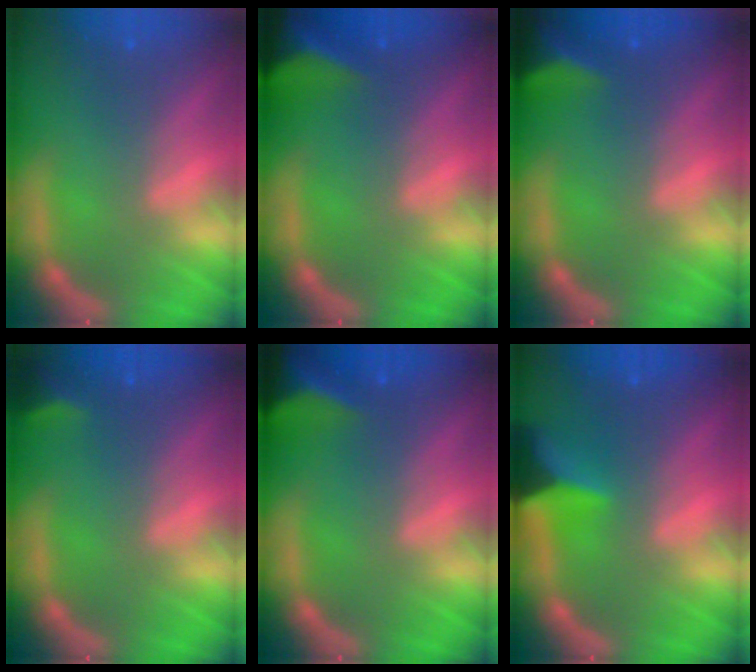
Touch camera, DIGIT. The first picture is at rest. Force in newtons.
{"total": 8.0}
{"total": 4.5}
{"total": 1.9}
{"total": 7.0}
{"total": 5.4}